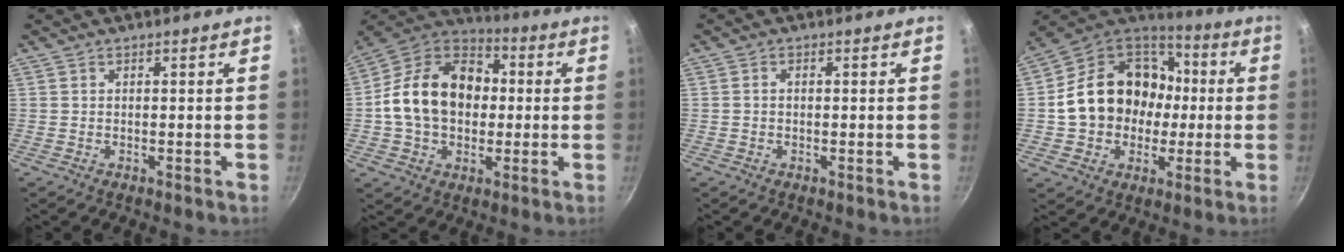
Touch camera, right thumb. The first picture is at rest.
{"total": 19.3, "force": [0.6, 14.3, 12.9], "torque": [-0.194, 0.036, -0.004]}
{"total": 0.9, "force": [-0.1, 0.7, 0.6], "torque": [-0.010, 0.005, -0.002]}
{"total": 21.3, "force": [0.2, 17.3, 12.3], "torque": [-0.183, 0.046, 0.007]}